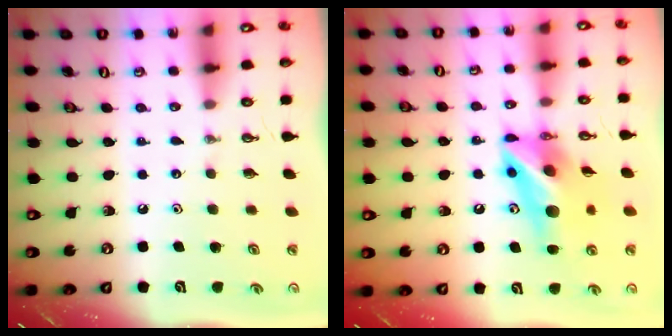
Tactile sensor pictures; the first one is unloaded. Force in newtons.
{"total": 12.8, "press": 12.6, "slide": 1.9}